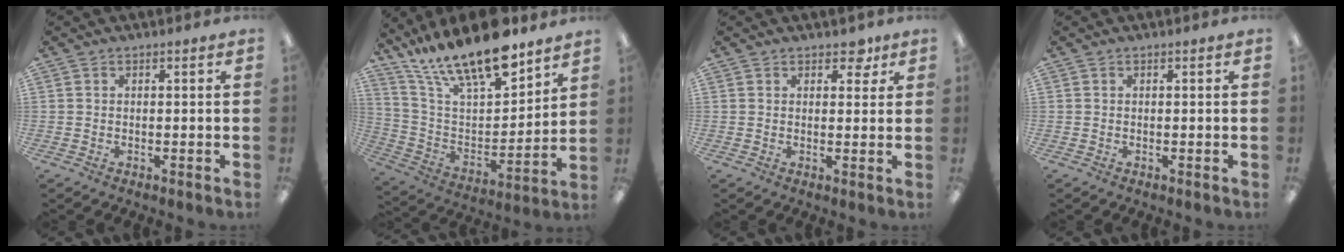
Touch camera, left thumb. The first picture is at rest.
{"total": 20.5, "force": [16.5, 5.8, 10.6], "torque": [-0.198, -0.113, 0.288]}
{"total": 3.8, "force": [2.5, 2.3, 1.7], "torque": [-0.007, -0.008, 0.039]}
{"total": 0.0}